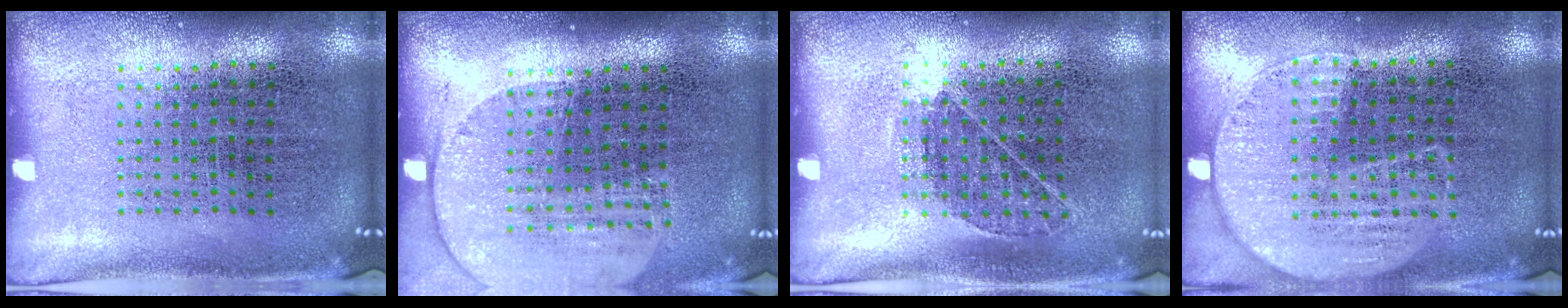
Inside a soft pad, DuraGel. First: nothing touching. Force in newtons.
{"total": 1.7, "press": 1.5, "slide": 0.7}
{"total": 0.8, "press": 0.7, "slide": 0.5}
{"total": 1.2, "press": 1.0, "slide": 0.7}